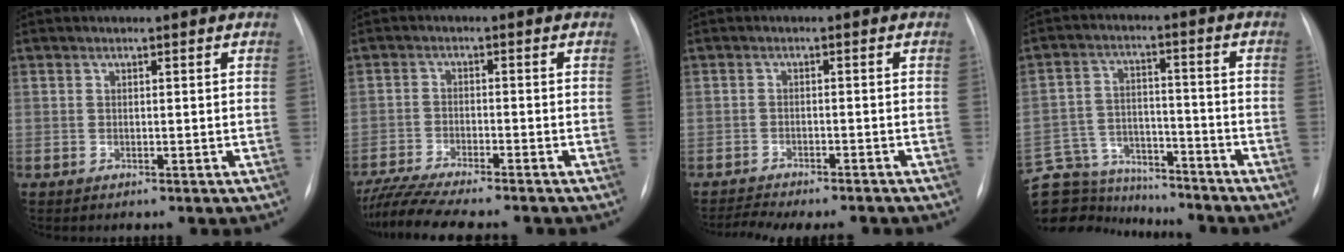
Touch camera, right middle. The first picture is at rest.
{"total": 10.0, "force": [-8.8, 0.0, 4.8], "torque": [-0.078, -0.017, -0.141]}
{"total": 9.8, "force": [-8.9, 1.2, 3.9], "torque": [-0.052, -0.001, -0.117]}
{"total": 17.2, "force": [-15.9, 5.1, 4.2], "torque": [-0.104, 0.025, -0.246]}